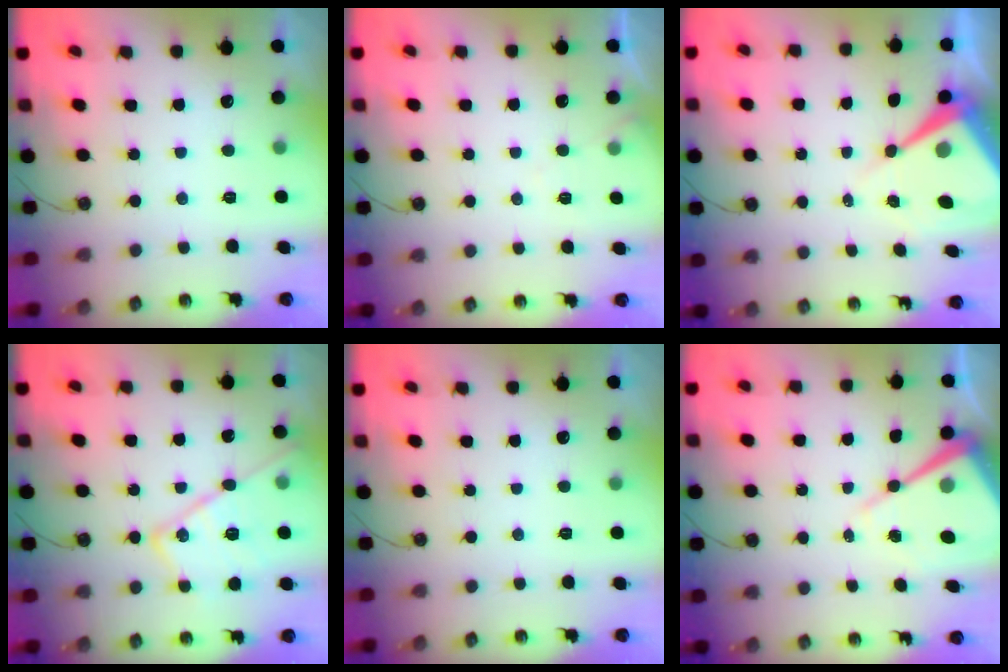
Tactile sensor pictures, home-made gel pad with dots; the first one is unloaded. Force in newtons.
{"total": 3.9, "press": 3.8, "slide": 0.6}
{"total": 9.7, "press": 9.7, "slide": 0.9}
{"total": 17.5, "press": 17.4, "slide": 1.0}
{"total": 0.0}
{"total": 12.4, "press": 12.3, "slide": 1.2}